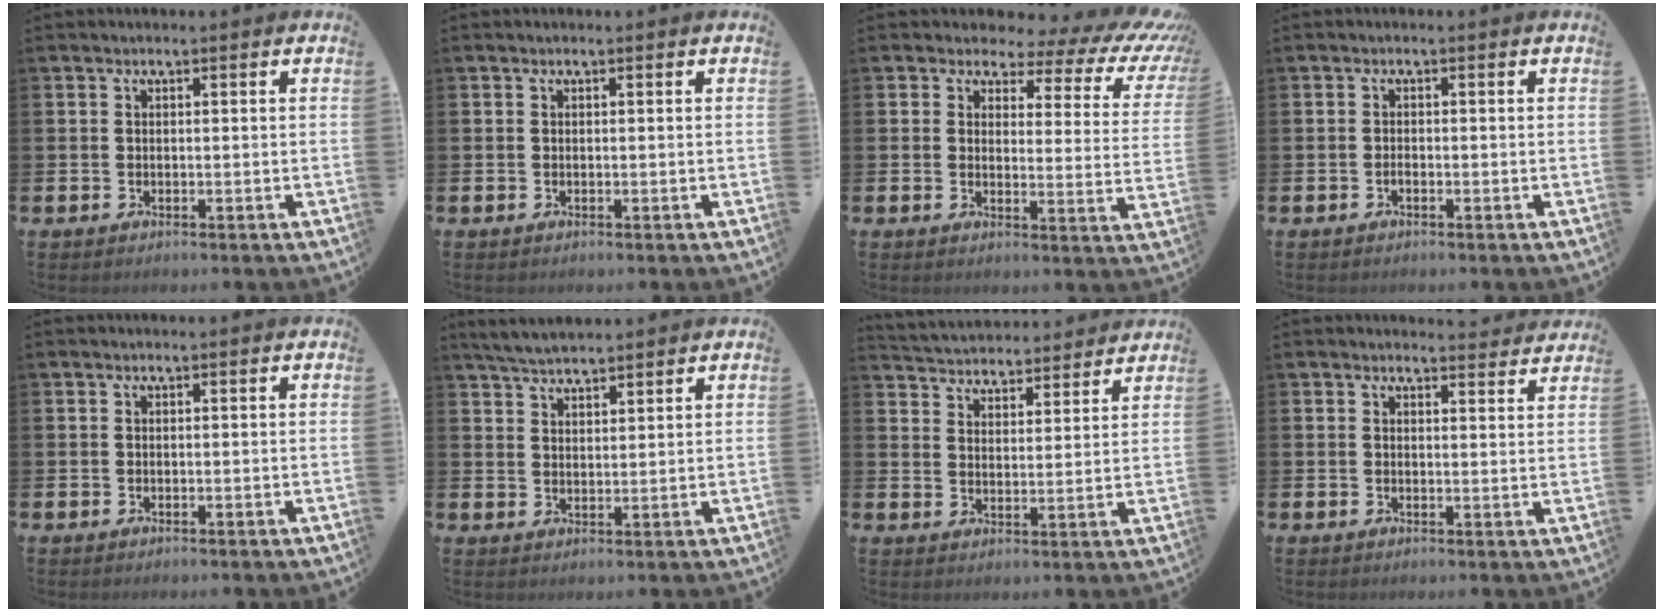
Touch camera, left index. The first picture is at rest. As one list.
[{"total": 0.0}, {"total": 3.3, "force": [1.7, 2.5, 1.4], "torque": [-0.018, -0.028, 0.013]}, {"total": 0.6, "force": [-0.5, 0.1, 0.3], "torque": [-0.016, -0.002, -0.006]}, {"total": 0.0}, {"total": 4.2, "force": [4.1, 0.5, 0.8], "torque": [-0.019, -0.015, 0.073]}, {"total": 4.6, "force": [4.5, 1.0, -0.3], "torque": [-0.010, -0.036, 0.077]}, {"total": 2.6, "force": [2.6, 0.2, -0.1], "torque": [0.012, -0.020, 0.044]}]